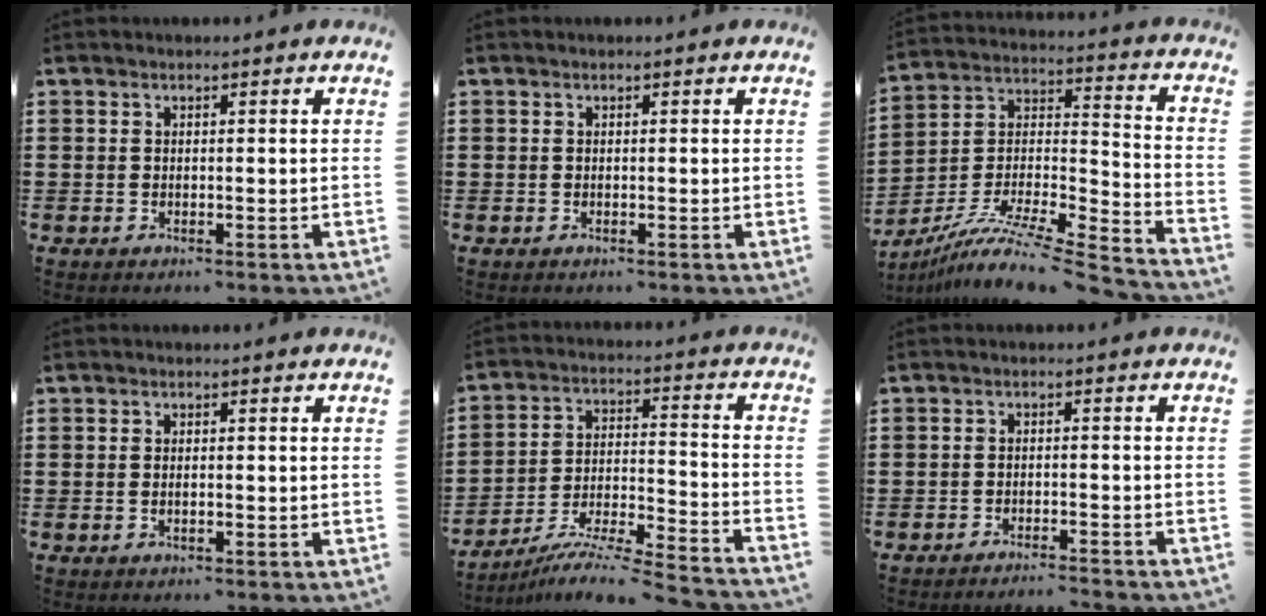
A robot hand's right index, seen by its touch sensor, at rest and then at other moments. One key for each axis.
{"total": 0.0}
{"total": 10.9, "fx": -8.9, "fy": 0.7, "fz": 6.2, "tx": -0.109, "ty": 0.006, "tz": -0.176}
{"total": 0.8, "fx": -0.1, "fy": 0.3, "fz": 0.7, "tx": -0.014, "ty": -0.001, "tz": 0.000}
{"total": 8.3, "fx": -7.7, "fy": -0.4, "fz": 3.0, "tx": -0.049, "ty": -0.004, "tz": -0.155}
{"total": 2.5, "fx": -2.4, "fy": -0.5, "fz": 0.2, "tx": -0.005, "ty": 0.001, "tz": -0.051}